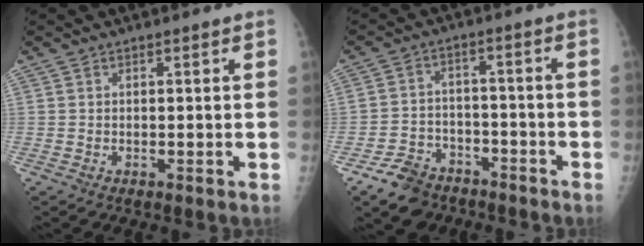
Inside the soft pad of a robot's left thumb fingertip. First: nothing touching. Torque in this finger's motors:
{"motor_torque": [-1.21, 1.29, -0.10, 0.16, 0.02]}